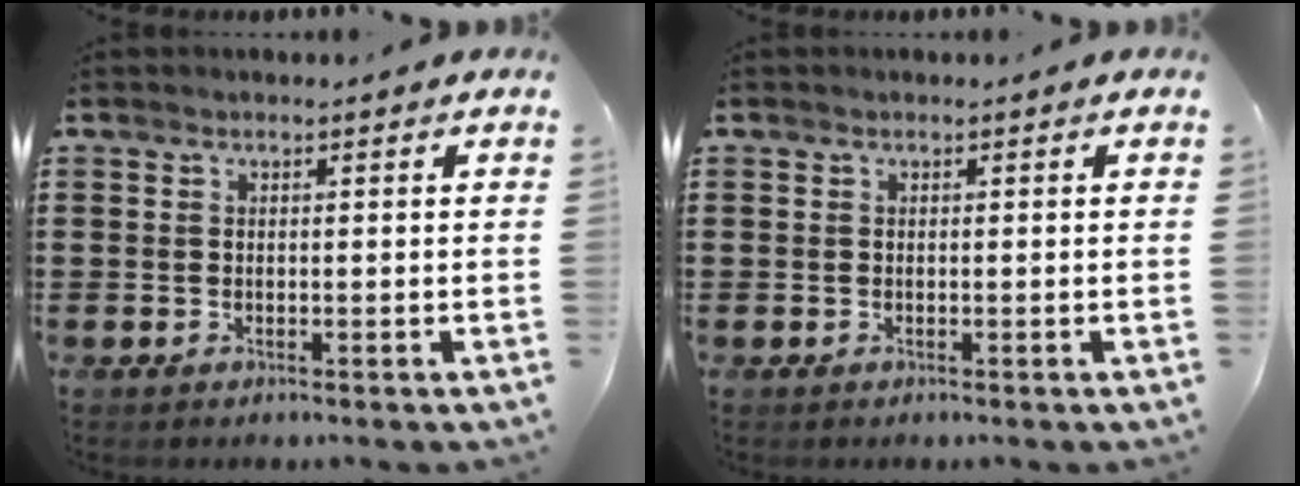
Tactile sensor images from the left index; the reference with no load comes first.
{"total": 0.0}